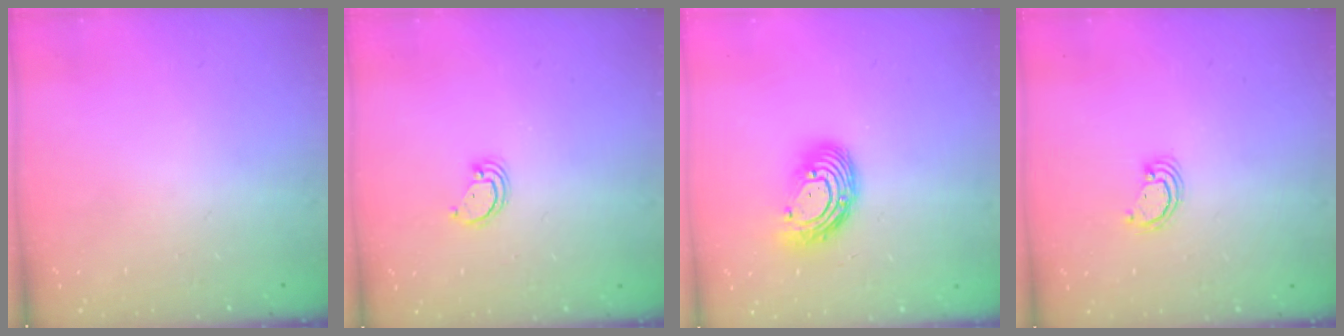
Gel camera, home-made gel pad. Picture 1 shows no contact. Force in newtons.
{"total": 2.8, "press": 2.8, "slide": 0.2}
{"total": 12.1, "press": 12.0, "slide": 1.1}
{"total": 2.3, "press": 2.3, "slide": 0.3}